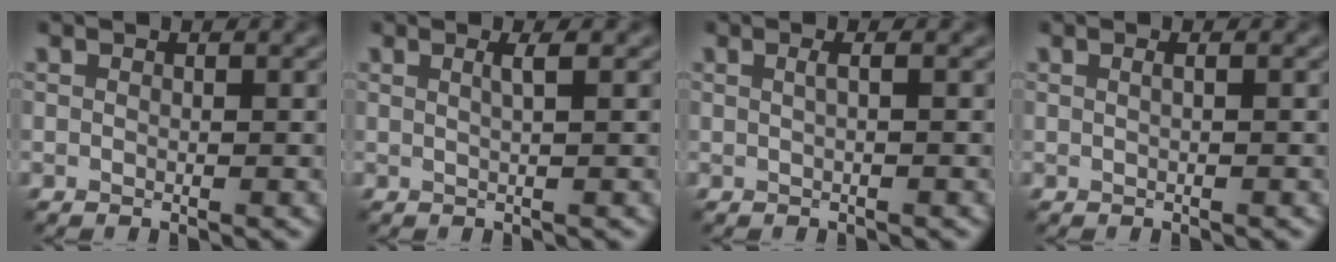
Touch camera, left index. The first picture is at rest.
{"total": 1.5, "force": [0.5, 0.3, 1.4], "torque": [-0.018, 0.004, 0.003]}
{"total": 1.0, "force": [0.2, 0.2, 1.0], "torque": [-0.016, 0.007, -0.001]}
{"total": 0.7, "force": [0.2, 0.1, 0.6], "torque": [-0.011, 0.003, -0.002]}